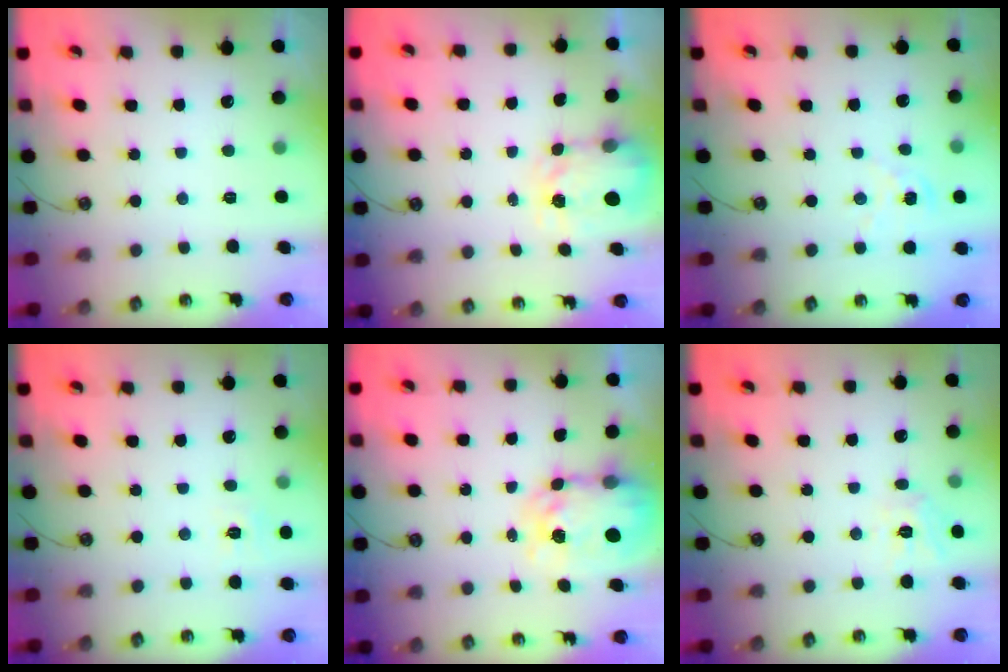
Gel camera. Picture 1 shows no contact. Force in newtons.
{"total": 3.7, "press": 3.7, "slide": 0.5}
{"total": 1.6, "press": 1.6, "slide": 0.2}
{"total": 4.3, "press": 4.2, "slide": 0.7}
{"total": 8.9, "press": 8.8, "slide": 0.9}
{"total": 9.3, "press": 9.3, "slide": 0.5}